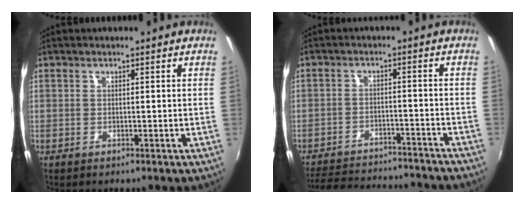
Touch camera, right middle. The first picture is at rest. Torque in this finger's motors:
{"motor_torque": [0.94, -1.20, 0.19, 0.05]}